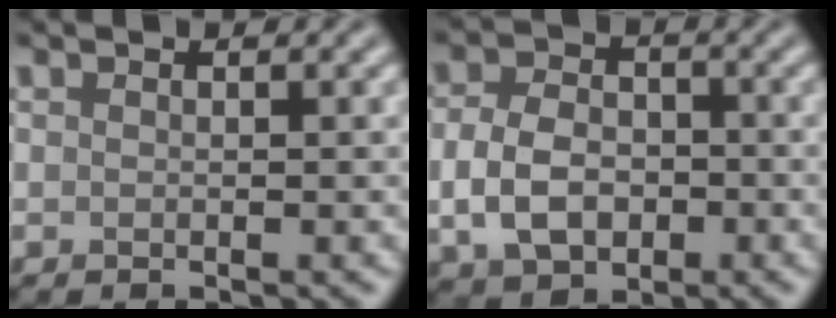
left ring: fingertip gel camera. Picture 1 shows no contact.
{"total": 5.5, "force": [-1.1, 3.9, 3.6], "torque": [-0.079, -0.004, -0.024]}